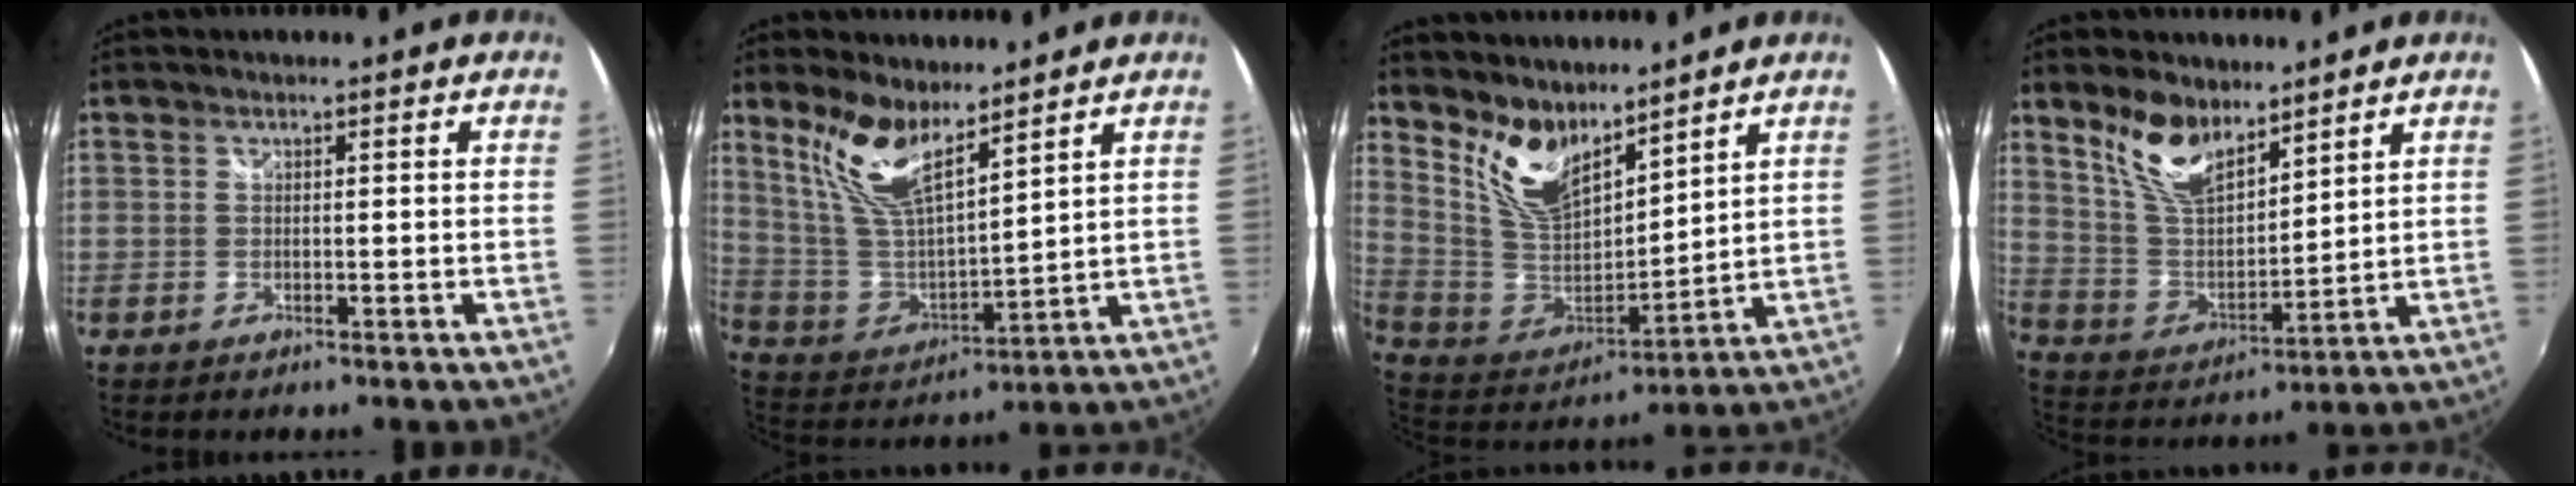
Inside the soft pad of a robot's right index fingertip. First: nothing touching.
{"total": 12.4, "force": [8.6, 3.6, 8.3], "torque": [-0.167, 0.001, 0.178]}
{"total": 12.3, "force": [8.9, 4.1, 7.4], "torque": [-0.145, -0.013, 0.186]}
{"total": 11.6, "force": [8.2, 4.9, 6.6], "torque": [-0.130, 0.004, 0.166]}